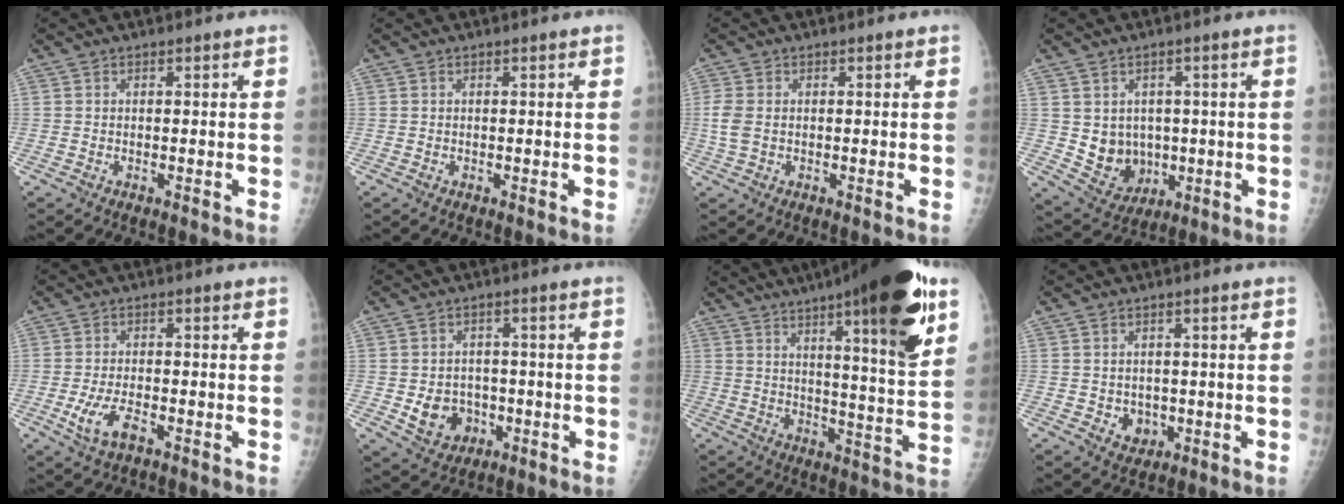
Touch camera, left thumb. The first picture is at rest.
{"total": 0.0}
{"total": 3.6, "force": [-0.1, 2.4, 2.7], "torque": [-0.080, 0.001, -0.004]}
{"total": 8.3, "force": [0.1, 7.2, 4.3], "torque": [-0.033, -0.009, 0.025]}
{"total": 5.4, "force": [-2.3, 2.3, 4.3], "torque": [-0.093, 0.007, -0.040]}
{"total": 7.4, "force": [-1.7, 6.3, 3.5], "torque": [-0.029, 0.010, -0.017]}
{"total": 24.0, "force": [13.1, 4.2, 19.6], "torque": [-0.272, -0.043, 0.189]}
{"total": 3.7, "force": [-0.6, 3.2, 1.9], "torque": [-0.009, 0.001, 0.001]}